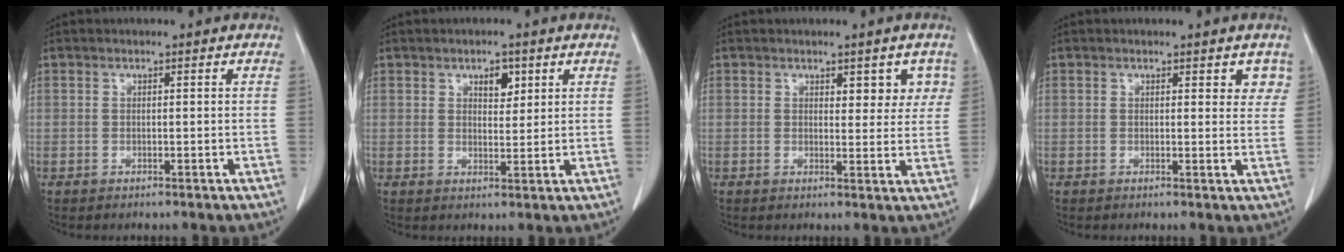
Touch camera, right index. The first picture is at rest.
{"total": 3.2, "force": [1.7, 1.7, 2.1], "torque": [-0.029, -0.002, 0.027]}
{"total": 4.3, "force": [2.1, 2.4, 2.9], "torque": [-0.015, 0.003, 0.023]}
{"total": 2.9, "force": [1.7, 1.5, 1.8], "torque": [-0.003, -0.004, 0.015]}